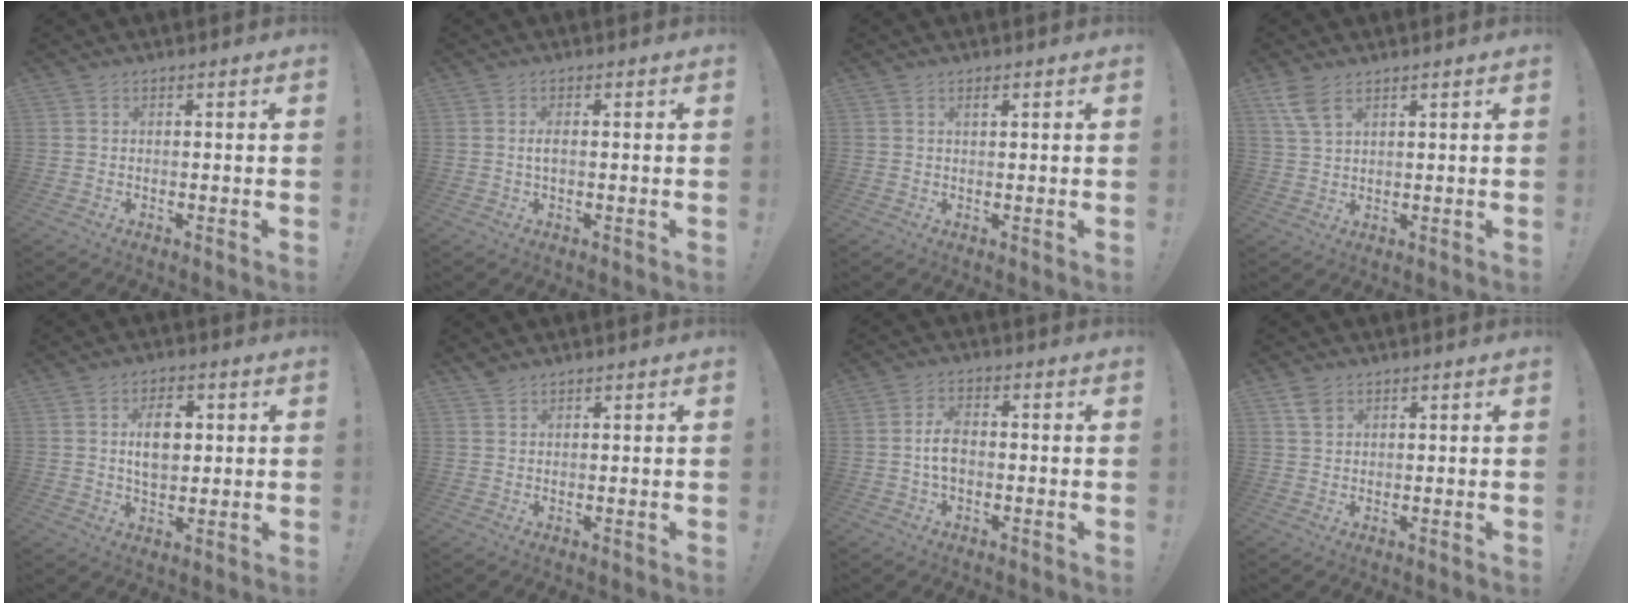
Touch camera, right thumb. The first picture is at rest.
{"total": 2.0, "force": [-0.2, 0.6, 1.9], "torque": [-0.038, 0.004, -0.003]}
{"total": 1.3, "force": [0.8, 0.3, 1.0], "torque": [-0.016, 0.000, 0.013]}
{"total": 6.1, "force": [3.7, 2.7, 4.0], "torque": [-0.076, -0.012, 0.073]}
{"total": 8.7, "force": [1.5, 5.8, 6.3], "torque": [-0.106, 0.000, 0.021]}
{"total": 1.6, "force": [1.4, 0.6, 0.5], "torque": [-0.015, -0.003, 0.028]}
{"total": 5.5, "force": [-0.8, 3.2, 4.4], "torque": [-0.087, 0.009, -0.016]}
{"total": 3.1, "force": [2.0, 1.9, 1.4], "torque": [-0.017, -0.008, 0.037]}